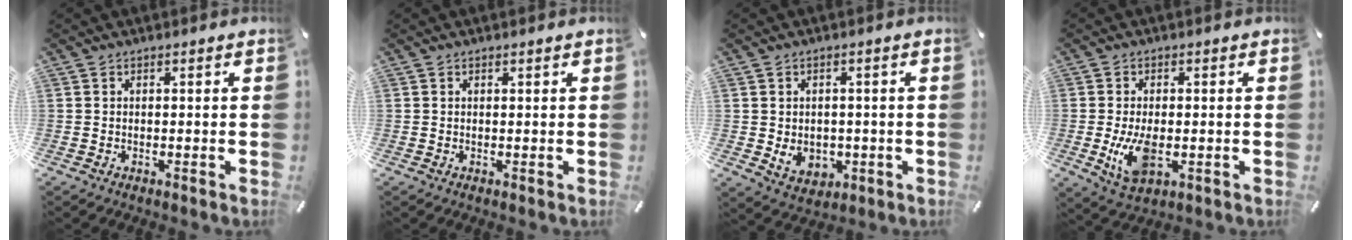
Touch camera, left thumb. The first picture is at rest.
{"total": 0.0}
{"total": 5.6, "force": [-0.6, 4.9, 2.6], "torque": [-0.037, -0.003, -0.011]}
{"total": 8.3, "force": [-1.2, 4.7, 6.7], "torque": [-0.148, -0.012, -0.022]}